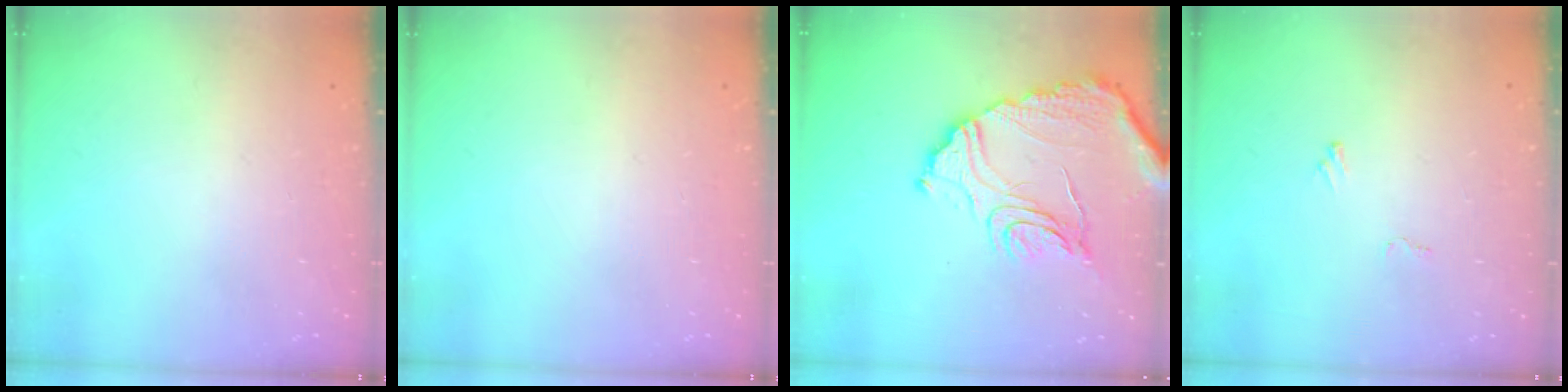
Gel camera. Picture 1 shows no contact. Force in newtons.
{"total": 0.0}
{"total": 15.1, "press": 15.0, "slide": 1.7}
{"total": 5.6, "press": 5.6, "slide": 0.2}